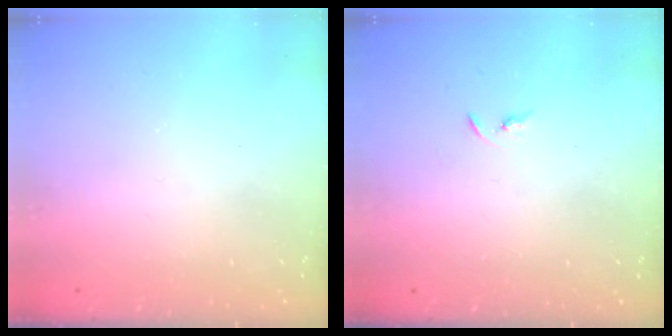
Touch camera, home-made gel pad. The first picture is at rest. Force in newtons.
{"total": 3.3, "press": 3.2, "slide": 0.4}